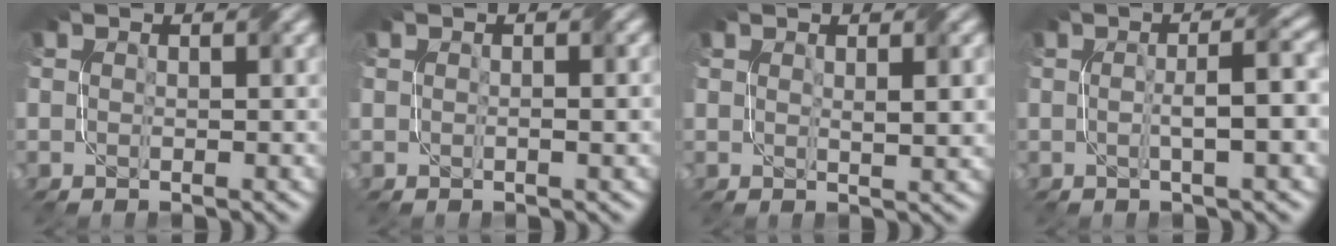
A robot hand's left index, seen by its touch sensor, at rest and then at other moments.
{"total": 1.0, "force": [-0.1, 0.2, 1.0], "torque": [-0.016, -0.002, -0.001]}
{"total": 2.0, "force": [0.7, 0.5, 1.8], "torque": [-0.025, 0.001, 0.016]}
{"total": 4.0, "force": [-0.3, 0.7, 3.9], "torque": [-0.062, 0.009, -0.003]}